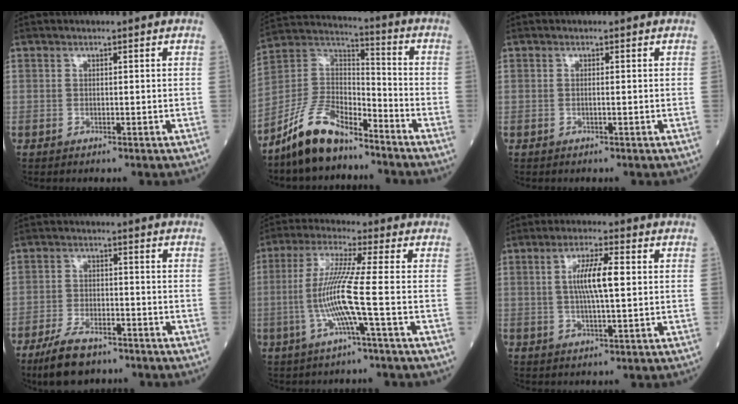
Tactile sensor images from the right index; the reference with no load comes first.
{"total": 11.9, "force": [-9.4, 4.2, 6.0], "torque": [-0.134, 0.014, -0.187]}
{"total": 0.0}
{"total": 7.5, "force": [-5.7, 2.7, 4.1], "torque": [-0.091, -0.011, -0.102]}
{"total": 8.9, "force": [-1.8, -1.4, 8.6], "torque": [-0.182, -0.001, -0.035]}
{"total": 6.9, "force": [1.0, 0.7, 6.8], "torque": [-0.132, 0.005, 0.017]}